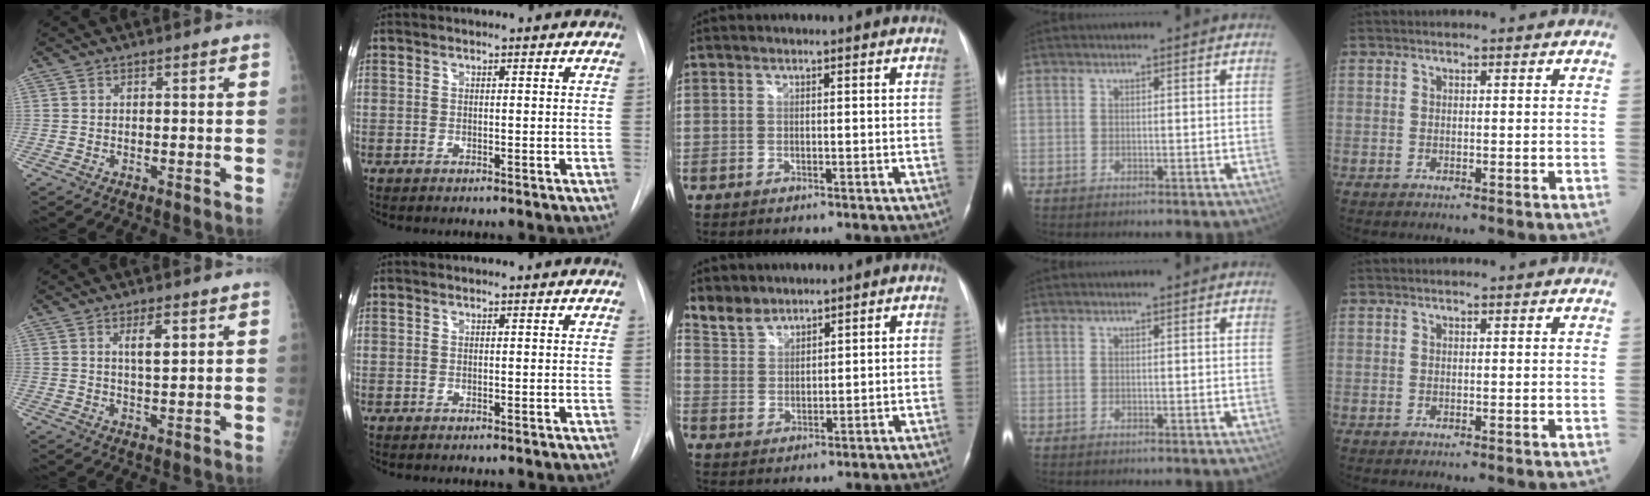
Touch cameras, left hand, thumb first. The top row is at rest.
{"thumb": {"total": 3.8, "force": [1.6, 1.2, 3.3], "torque": [-0.047, -0.008, 0.029]}, "middle": {"total": 4.3, "force": [3.9, 1.7, 0.1], "torque": [-0.002, 0.011, 0.084]}}